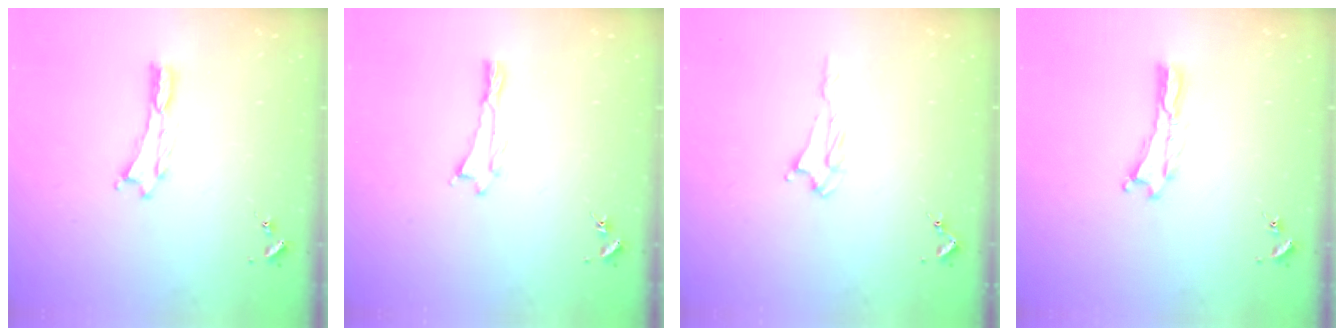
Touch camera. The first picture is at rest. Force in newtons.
{"total": 0.0}
{"total": 3.2, "press": 3.2, "slide": 0.5}
{"total": 0.0}